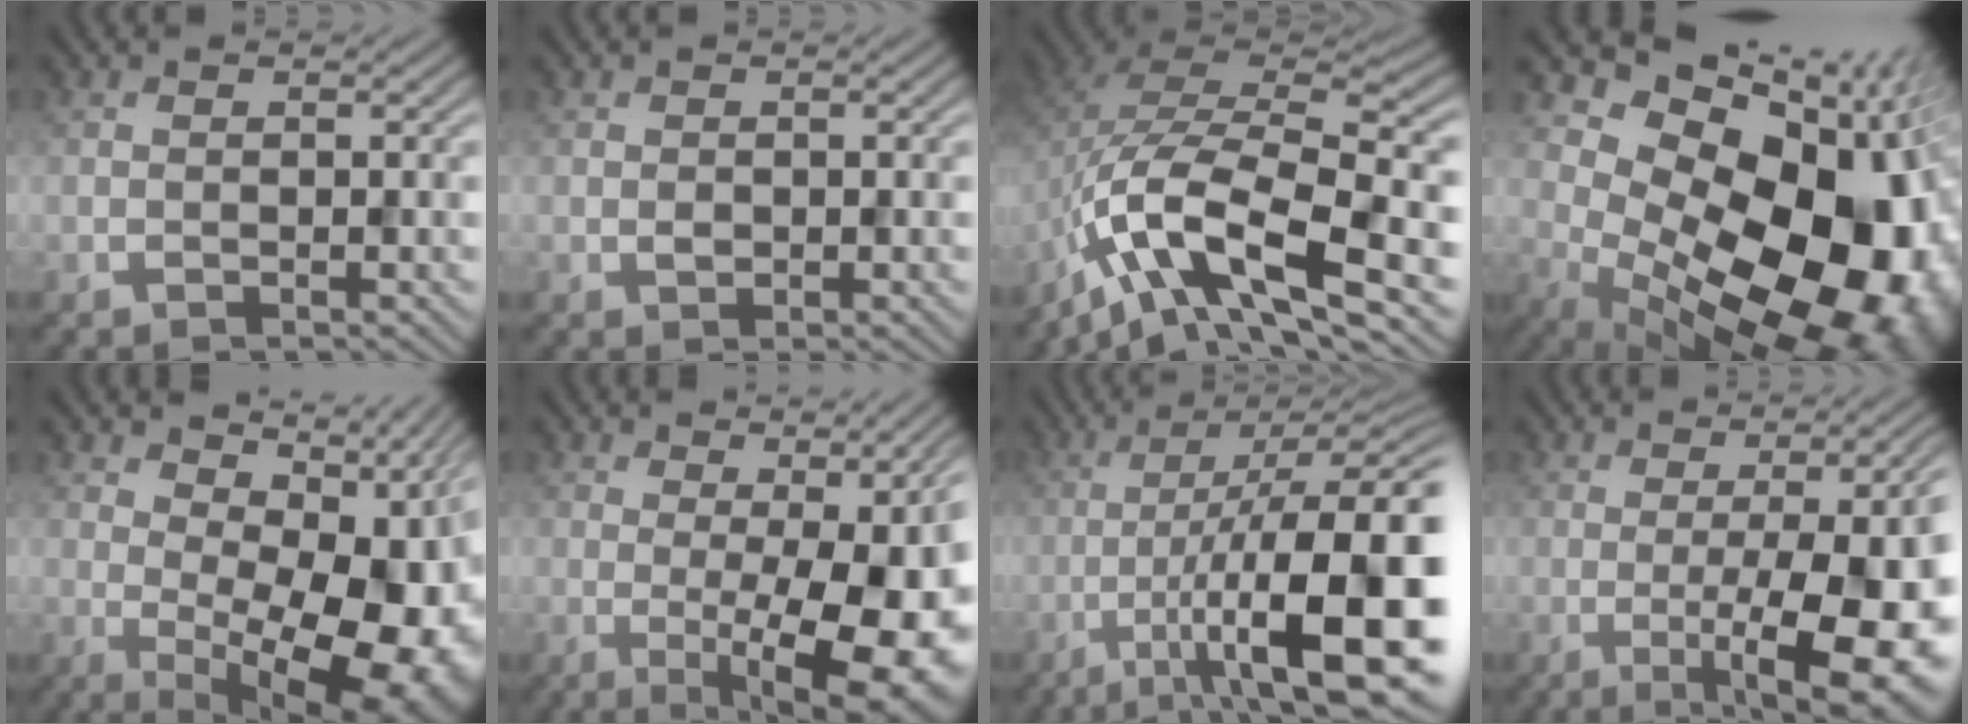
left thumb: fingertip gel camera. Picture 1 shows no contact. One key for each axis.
{"total": 0.8, "fx": 0.0, "fy": 0.7, "fz": 0.4, "tx": -0.009, "ty": -0.004, "tz": -0.001}
{"total": 14.2, "fx": -6.1, "fy": 5.9, "fz": 11.3, "tx": -0.219, "ty": -0.004, "tz": -0.115}
{"total": 19.4, "fx": 0.4, "fy": 12.6, "fz": 14.7, "tx": -0.188, "ty": -0.036, "tz": 0.046}
{"total": 16.4, "fx": 0.5, "fy": 8.9, "fz": 13.7, "tx": -0.166, "ty": -0.013, "tz": 0.037}
{"total": 13.8, "fx": -0.7, "fy": 3.9, "fz": 13.2, "tx": -0.162, "ty": 0.006, "tz": 0.004}
{"total": 17.5, "fx": -5.9, "fy": 4.5, "fz": 15.9, "tx": -0.236, "ty": -0.005, "tz": -0.089}
{"total": 15.2, "fx": -2.2, "fy": 4.6, "fz": 14.4, "tx": -0.162, "ty": 0.000, "tz": -0.026}